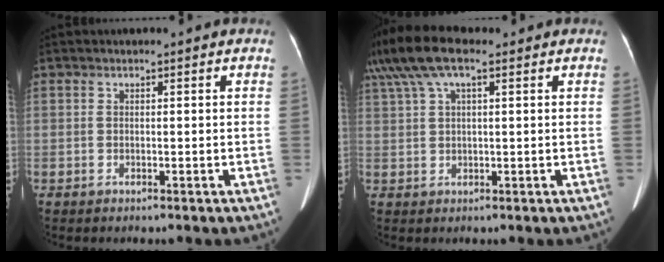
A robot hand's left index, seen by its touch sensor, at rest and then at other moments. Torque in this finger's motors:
{"motor_torque": [1.10, -1.04, 0.88, 0.21]}